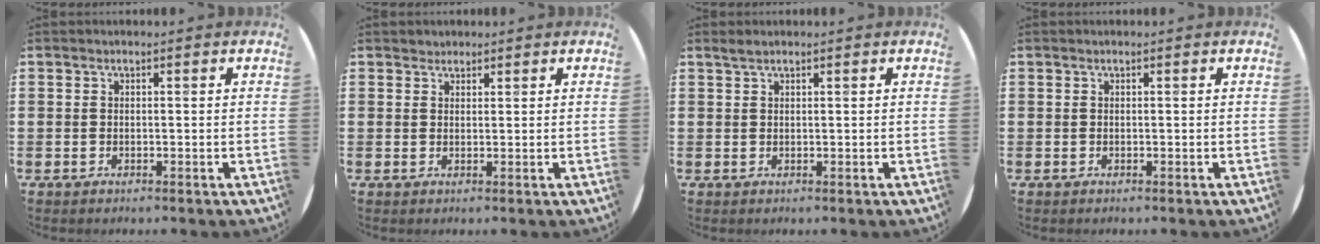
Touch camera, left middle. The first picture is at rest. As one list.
[{"total": 1.3, "force": [1.2, 0.4, -0.2], "torque": [0.003, 0.002, 0.023]}, {"total": 0.8, "force": [0.7, 0.1, 0.3], "torque": [-0.005, 0.002, 0.013]}, {"total": 0.0}]